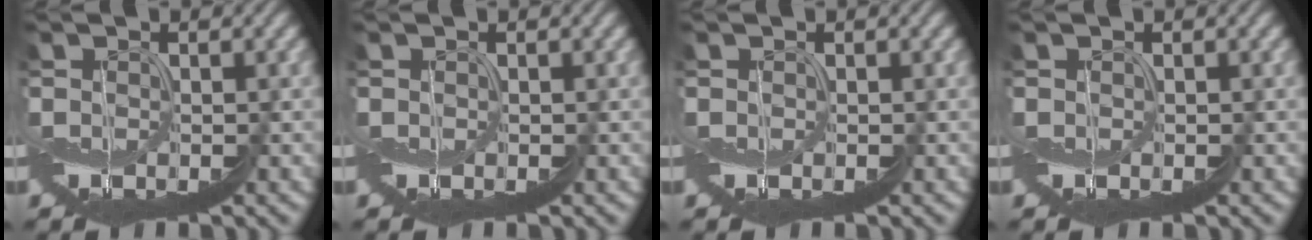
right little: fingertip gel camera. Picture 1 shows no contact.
{"total": 0.0}
{"total": 0.0}
{"total": 0.0}